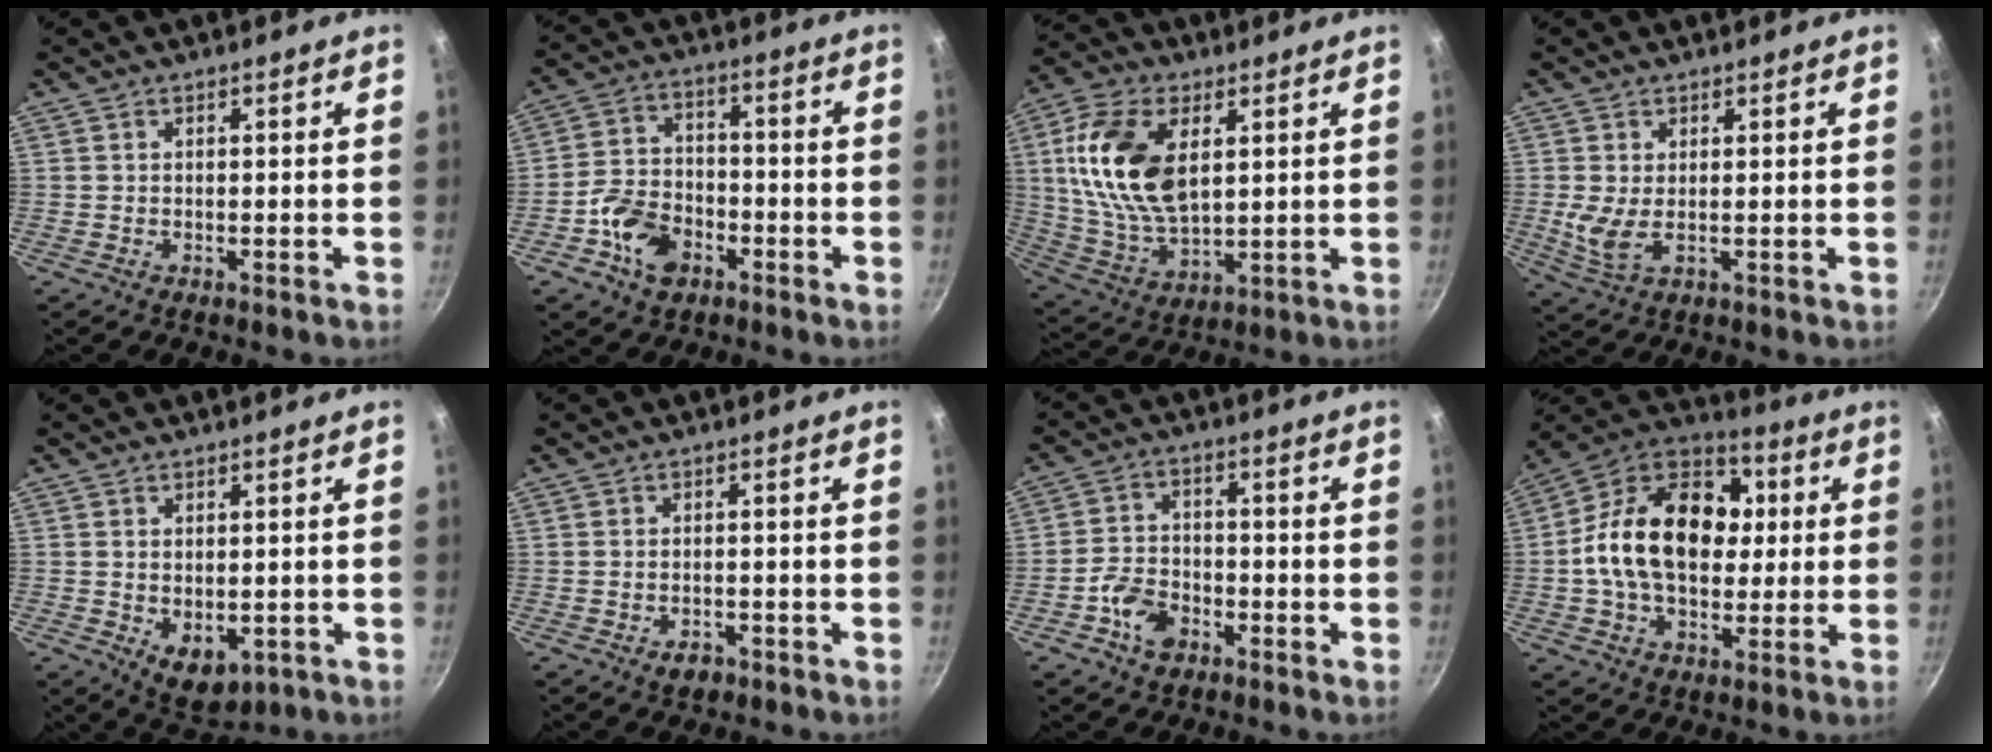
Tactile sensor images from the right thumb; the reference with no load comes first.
{"total": 10.2, "force": [-4.5, 7.2, 5.7], "torque": [-0.088, 0.036, -0.090]}
{"total": 17.9, "force": [4.3, 10.3, 14.0], "torque": [-0.259, -0.008, 0.088]}
{"total": 4.7, "force": [0.4, 2.3, 4.1], "torque": [-0.083, -0.010, 0.017]}
{"total": 6.7, "force": [-1.1, 4.4, 4.9], "torque": [-0.062, -0.010, -0.001]}
{"total": 2.8, "force": [-1.6, 1.7, 1.5], "torque": [-0.019, 0.014, -0.020]}
{"total": 7.2, "force": [-3.5, 4.9, 3.9], "torque": [-0.061, 0.030, -0.071]}
{"total": 21.5, "force": [1.3, 15.0, 15.4], "torque": [-0.228, 0.032, 0.003]}